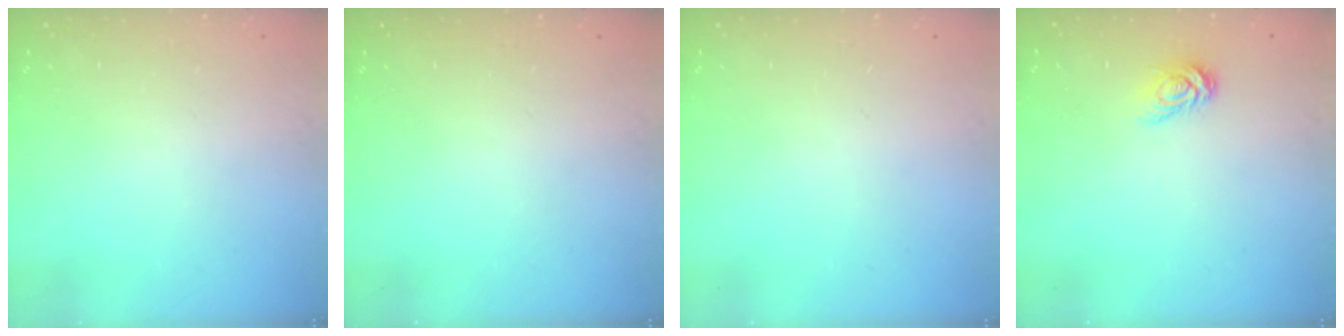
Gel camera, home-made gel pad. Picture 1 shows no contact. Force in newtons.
{"total": 0.0}
{"total": 0.0}
{"total": 5.2, "press": 5.2, "slide": 0.2}